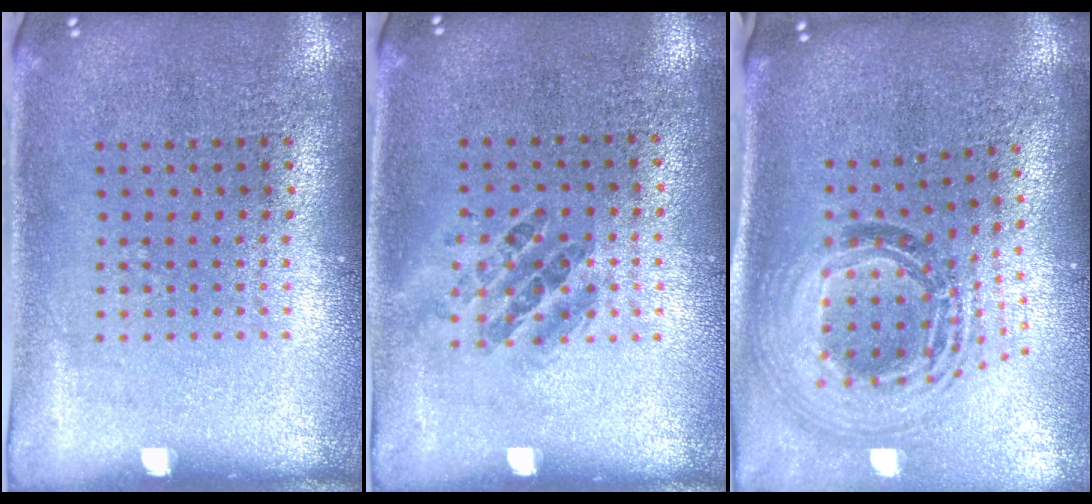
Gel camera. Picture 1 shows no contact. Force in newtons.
{"total": 0.9, "press": 0.8, "slide": 0.5}
{"total": 1.9, "press": 1.6, "slide": 1.0}